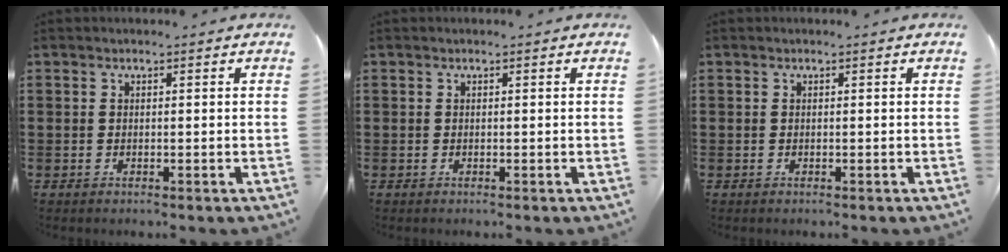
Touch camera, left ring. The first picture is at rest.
{"total": 0.0}
{"total": 0.0}